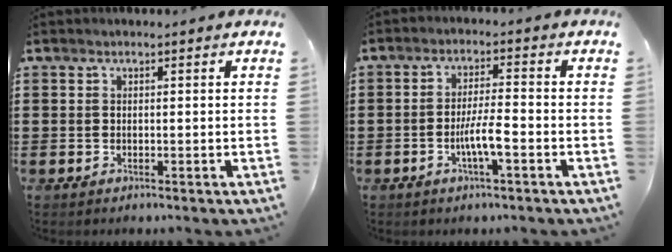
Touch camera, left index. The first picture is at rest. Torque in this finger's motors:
{"motor_torque": [0.26, 0.09, 0.20, 0.11]}